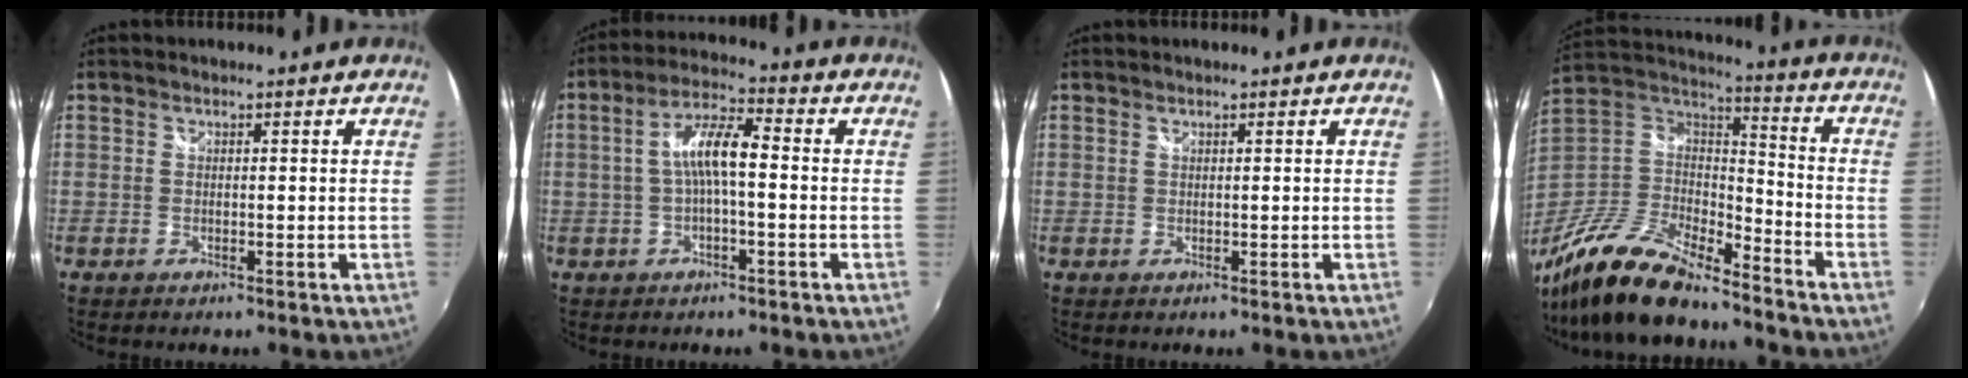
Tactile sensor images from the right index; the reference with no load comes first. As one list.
[{"total": 7.3, "force": [-0.6, 1.7, 7.1], "torque": [-0.144, 0.017, -0.009]}, {"total": 0.0}, {"total": 21.6, "force": [-16.5, 6.8, 12.2], "torque": [-0.259, -0.021, -0.304]}]